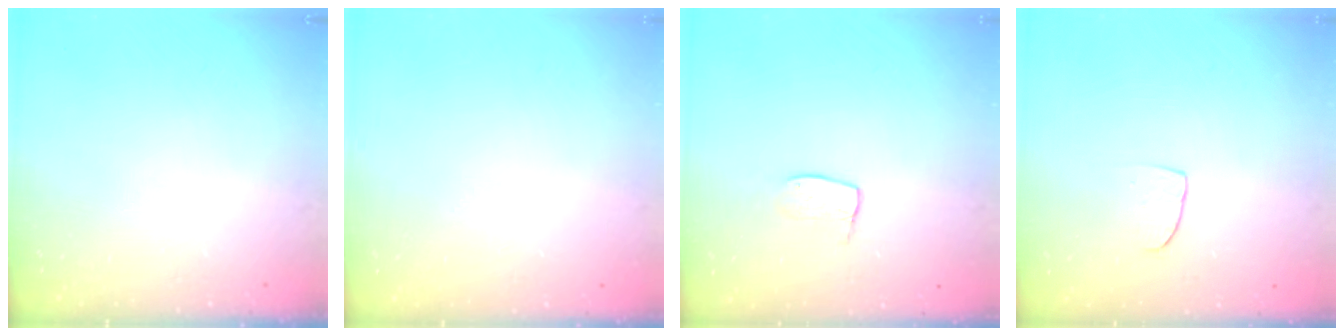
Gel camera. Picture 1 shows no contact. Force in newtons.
{"total": 0.0}
{"total": 5.9, "press": 5.9, "slide": 0.4}
{"total": 6.4, "press": 6.4, "slide": 0.5}